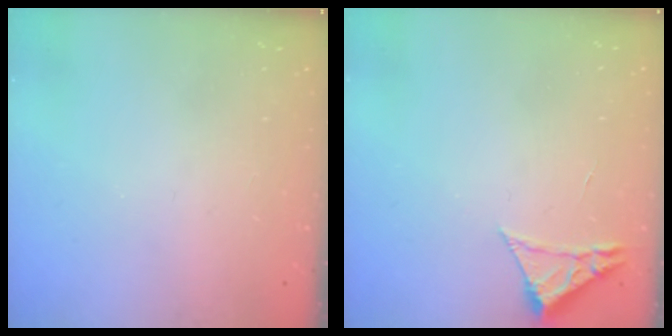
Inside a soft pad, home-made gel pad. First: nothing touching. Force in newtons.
{"total": 2.3, "press": 2.3, "slide": 0.4}